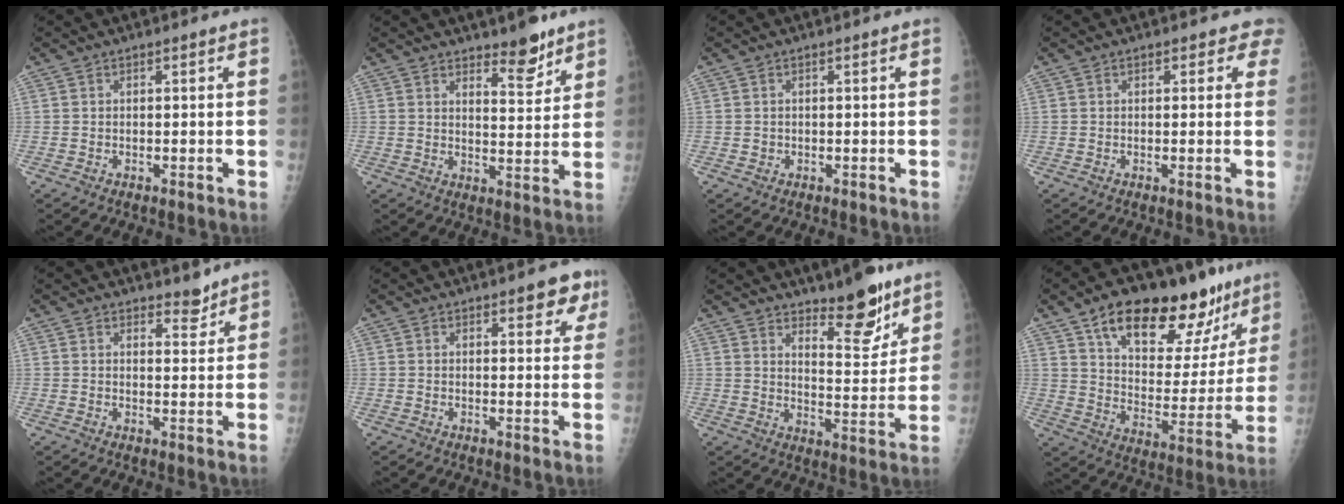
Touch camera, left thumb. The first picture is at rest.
{"total": 6.4, "force": [4.9, 2.2, 3.6], "torque": [-0.029, -0.039, 0.071]}
{"total": 0.5, "force": [-0.1, 0.5, 0.0], "torque": [0.007, 0.002, -0.002]}
{"total": 2.7, "force": [1.8, 1.6, 1.2], "torque": [0.018, -0.002, 0.012]}
{"total": 3.2, "force": [2.8, 1.2, 1.0], "torque": [0.000, -0.023, 0.041]}
{"total": 5.6, "force": [3.2, 2.5, 3.9], "torque": [-0.016, -0.012, 0.033]}
{"total": 11.3, "force": [8.2, 3.7, 6.8], "torque": [-0.070, -0.068, 0.132]}
{"total": 25.7, "force": [16.2, 11.8, 16.1], "torque": [-0.191, -0.047, 0.249]}